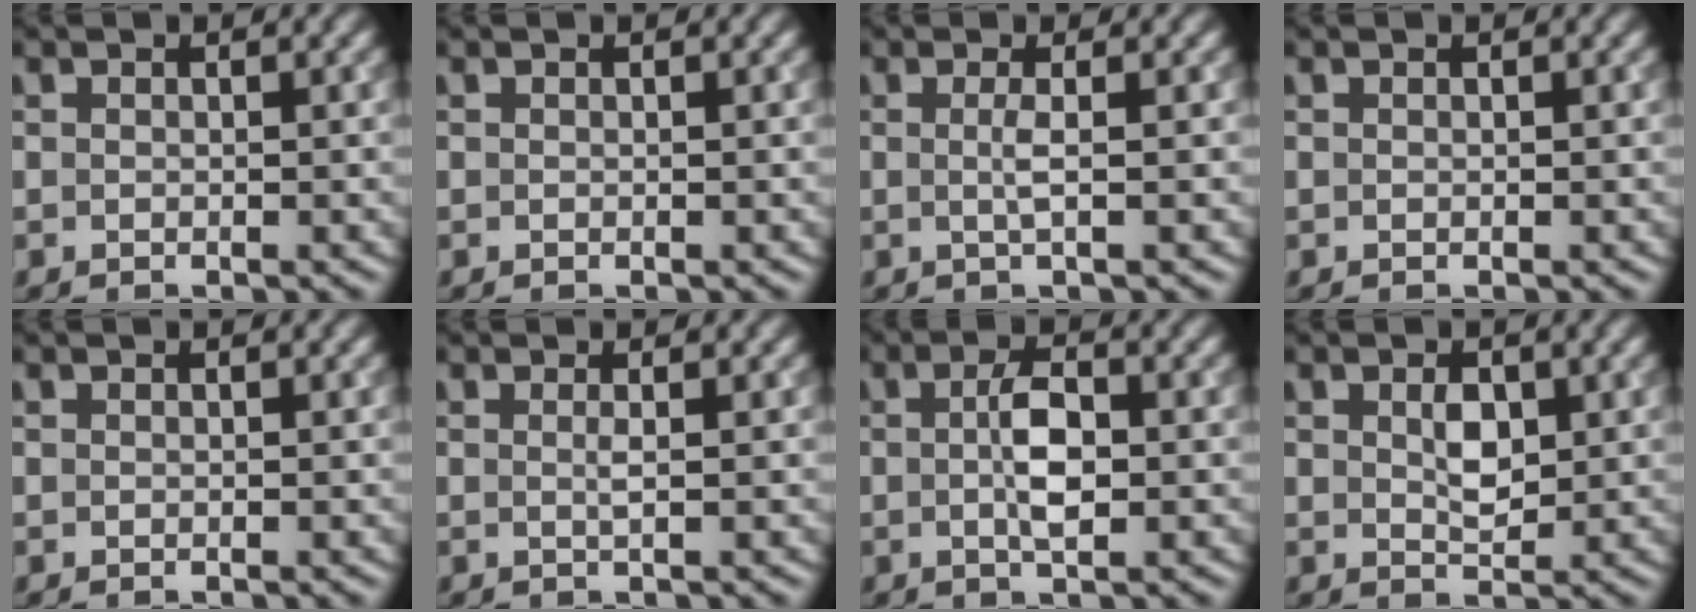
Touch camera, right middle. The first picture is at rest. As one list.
[{"total": 0.0}, {"total": 1.5, "force": [0.0, 0.2, 1.5], "torque": [-0.029, -0.001, -0.004]}, {"total": 0.0}, {"total": 0.0}, {"total": 0.9, "force": [0.0, 0.1, 0.9], "torque": [-0.015, 0.001, -0.002]}, {"total": 3.1, "force": [-0.1, 1.1, 2.9], "torque": [-0.058, 0.001, -0.003]}, {"total": 2.1, "force": [0.5, 1.2, 1.7], "torque": [-0.032, -0.003, 0.012]}]